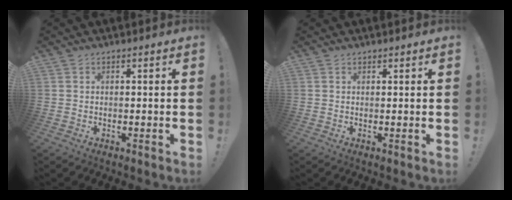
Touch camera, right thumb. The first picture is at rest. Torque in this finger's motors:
{"motor_torque": [-0.11, -0.25, -0.07, 0.21, 0.06]}